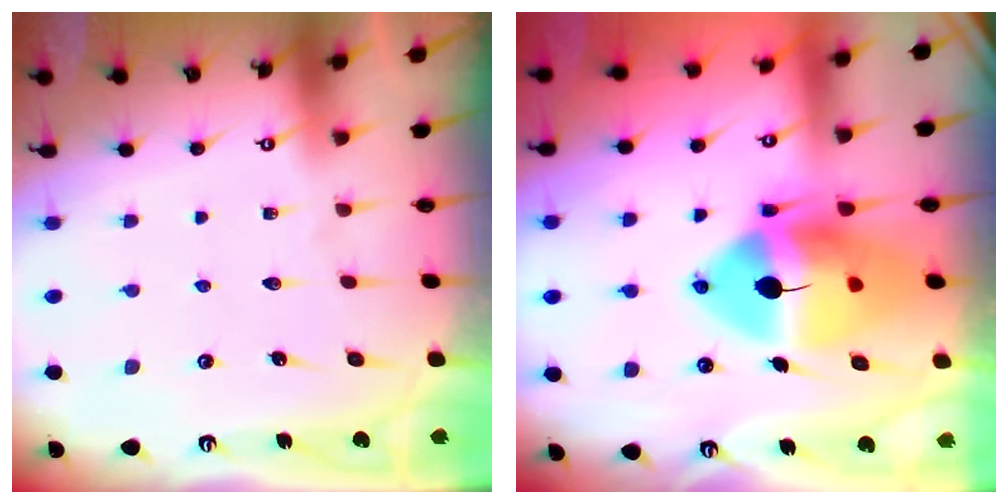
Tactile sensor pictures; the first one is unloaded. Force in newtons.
{"total": 19.4, "press": 19.2, "slide": 2.9}